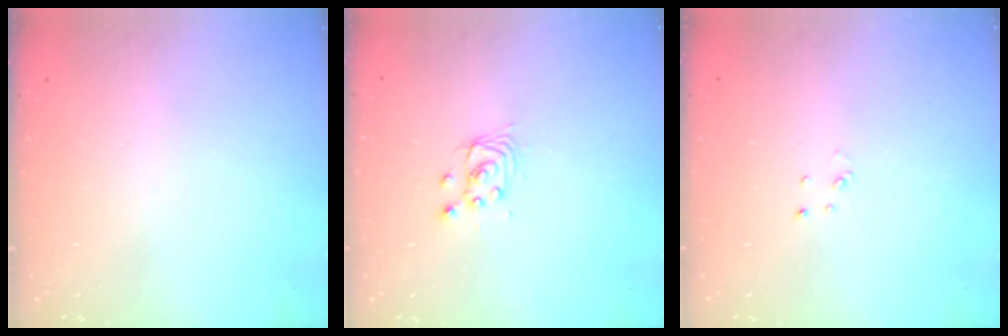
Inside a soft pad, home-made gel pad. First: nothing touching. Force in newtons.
{"total": 2.9, "press": 2.9, "slide": 0.1}
{"total": 2.0, "press": 2.0, "slide": 0.2}